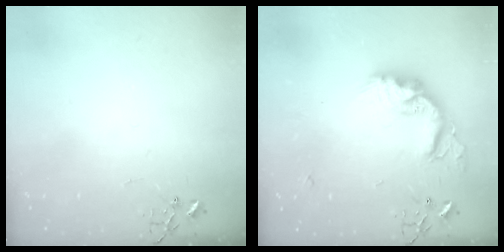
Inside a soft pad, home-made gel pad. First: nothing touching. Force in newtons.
{"total": 17.9, "press": 17.8, "slide": 1.1}